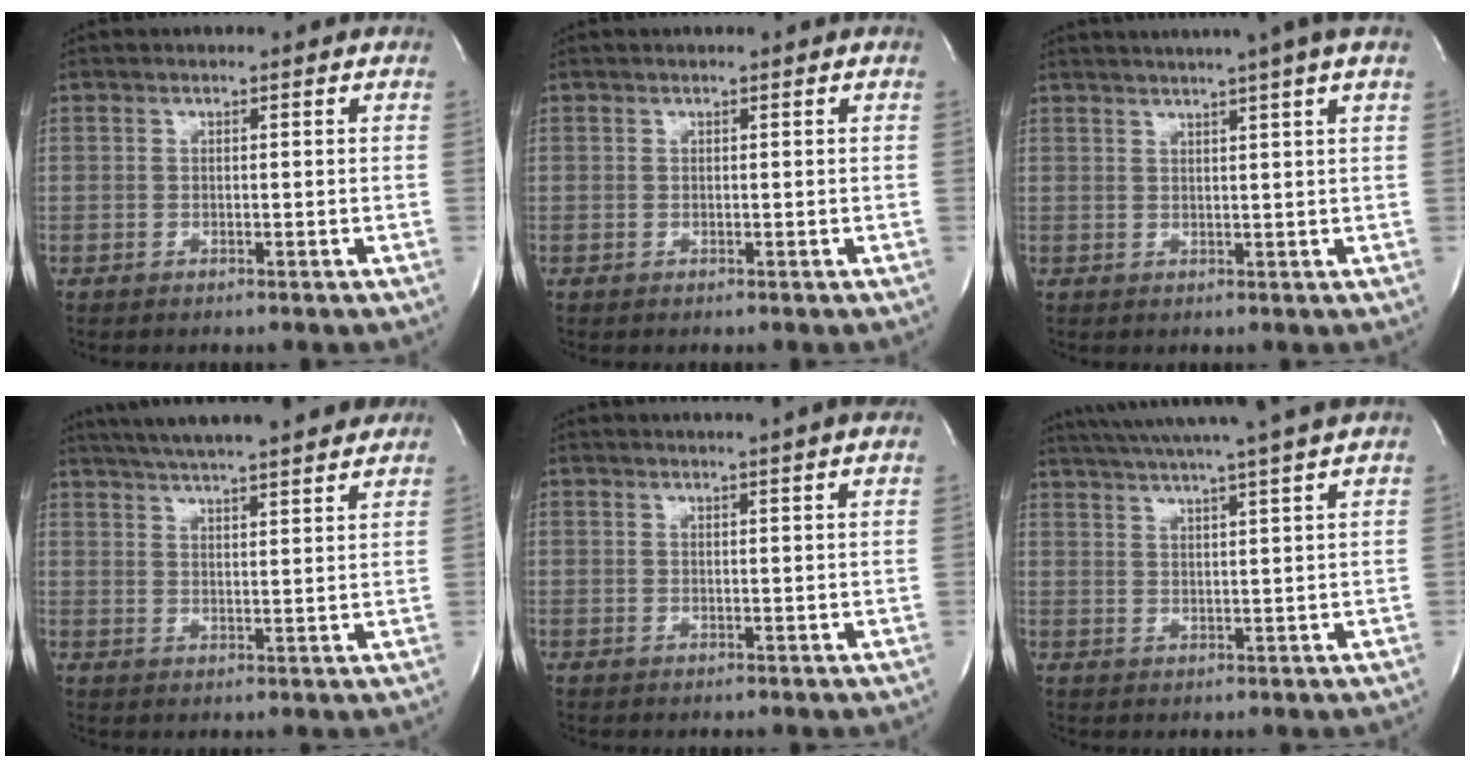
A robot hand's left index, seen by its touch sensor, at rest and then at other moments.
{"total": 0.0}
{"total": 9.1, "force": [7.1, -1.6, 5.5], "torque": [-0.086, 0.011, 0.077]}
{"total": 19.7, "force": [17.4, 1.7, 9.1], "torque": [-0.153, 0.021, 0.240]}
{"total": 7.1, "force": [6.3, -1.2, 2.9], "torque": [-0.036, 0.010, 0.061]}
{"total": 15.2, "force": [13.2, -2.0, 7.4], "torque": [-0.132, -0.013, 0.183]}